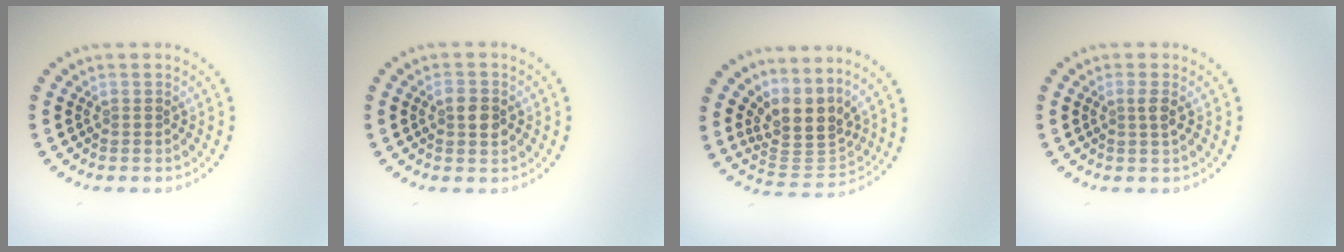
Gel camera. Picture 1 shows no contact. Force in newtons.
{"total": 1.9, "press": 1.9, "slide": 0.1}
{"total": 4.1, "press": 3.1, "slide": 2.7}
{"total": 1.2, "press": 1.0, "slide": 0.8}